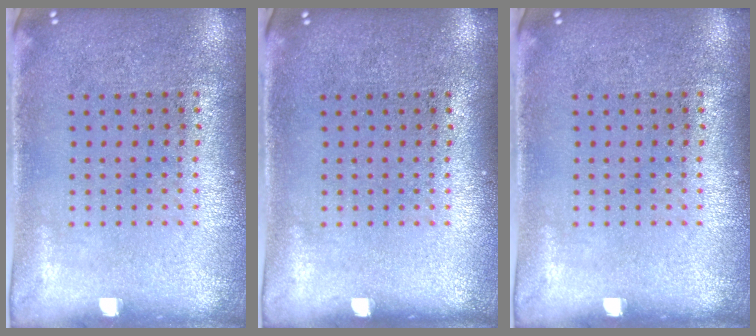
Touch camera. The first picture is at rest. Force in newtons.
{"total": 0.0}
{"total": 0.0}